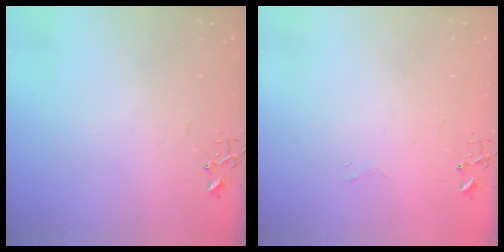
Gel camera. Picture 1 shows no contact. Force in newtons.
{"total": 3.4, "press": 3.4, "slide": 0.3}